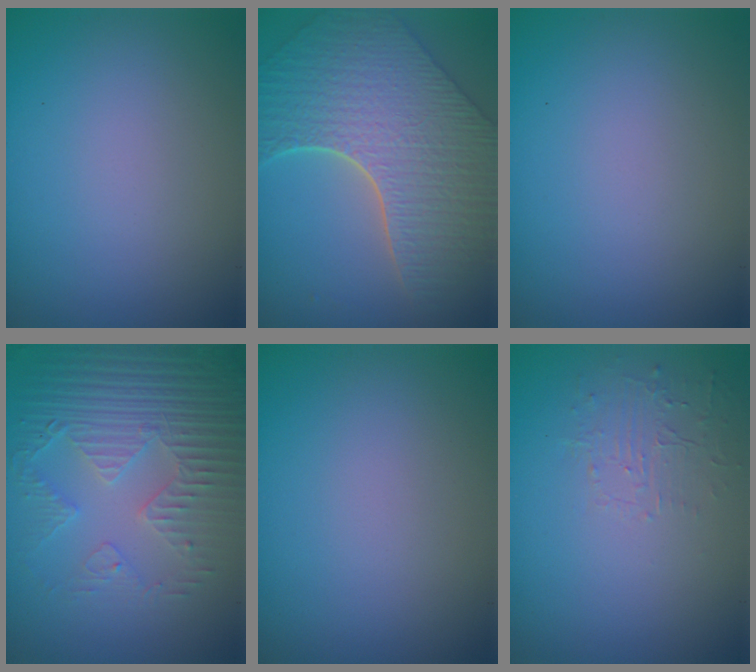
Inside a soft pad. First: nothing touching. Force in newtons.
{"total": 8.3, "press": 6.1, "slide": 5.6}
{"total": 0.0}
{"total": 4.2, "press": 4.1, "slide": 0.9}
{"total": 0.0}
{"total": 1.5, "press": 0.1, "slide": 1.5}